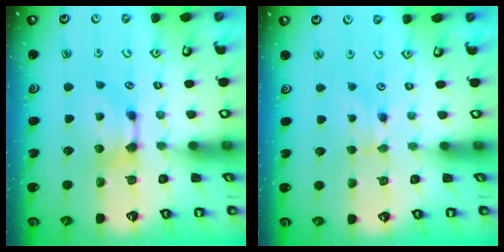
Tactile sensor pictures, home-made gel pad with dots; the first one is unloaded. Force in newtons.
{"total": 0.9, "press": 0.8, "slide": 0.5}